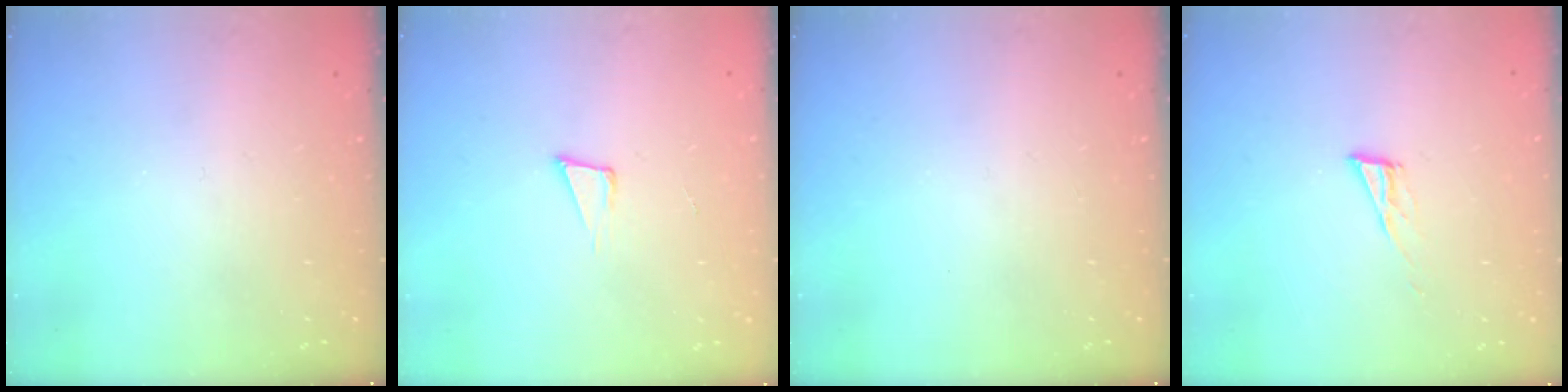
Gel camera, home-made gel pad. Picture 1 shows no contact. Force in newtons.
{"total": 3.9, "press": 2.4, "slide": 3.1}
{"total": 0.0}
{"total": 7.0, "press": 6.9, "slide": 0.9}